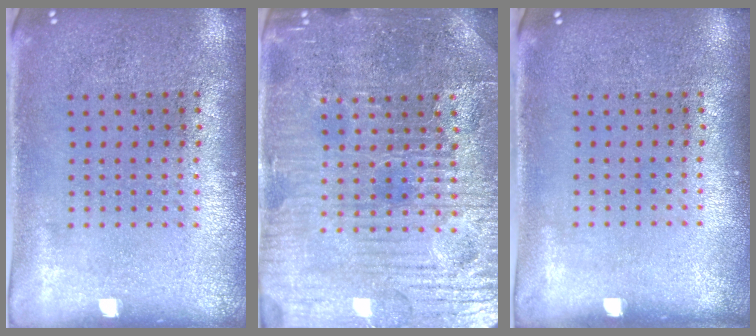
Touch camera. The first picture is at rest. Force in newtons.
{"total": 4.8, "press": 4.7, "slide": 1.1}
{"total": 0.0}